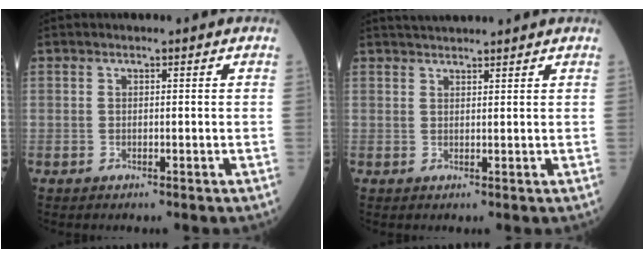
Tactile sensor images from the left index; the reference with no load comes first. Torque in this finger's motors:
{"motor_torque": [-0.05, -0.62, 0.18, 0.06]}